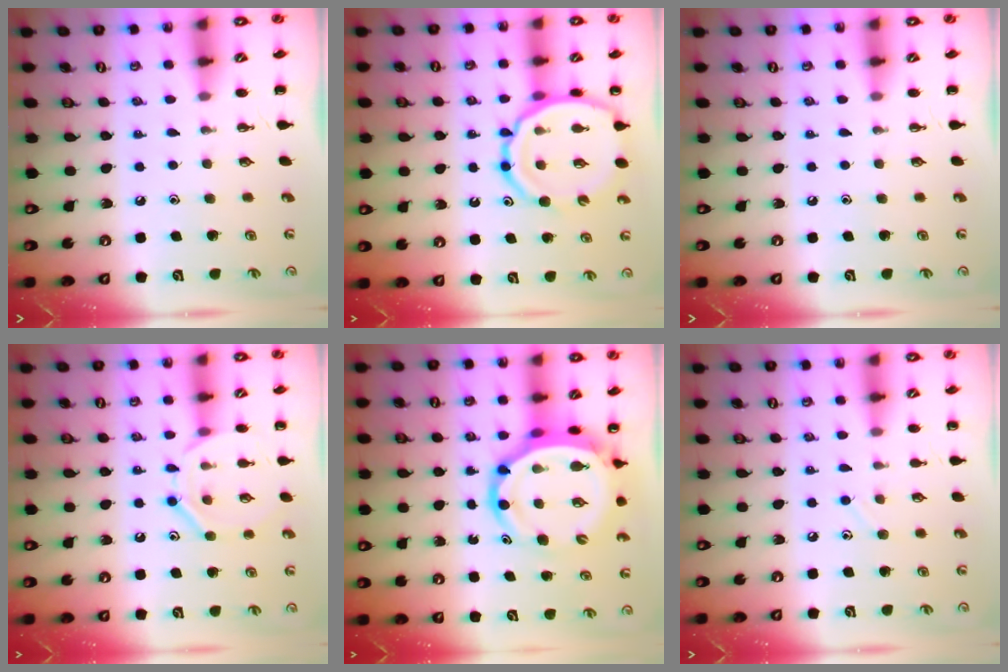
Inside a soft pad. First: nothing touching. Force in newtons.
{"total": 15.0, "press": 14.8, "slide": 2.5}
{"total": 0.0}
{"total": 11.9, "press": 11.9, "slide": 0.6}
{"total": 11.1, "press": 10.6, "slide": 3.4}
{"total": 4.2, "press": 3.9, "slide": 1.5}